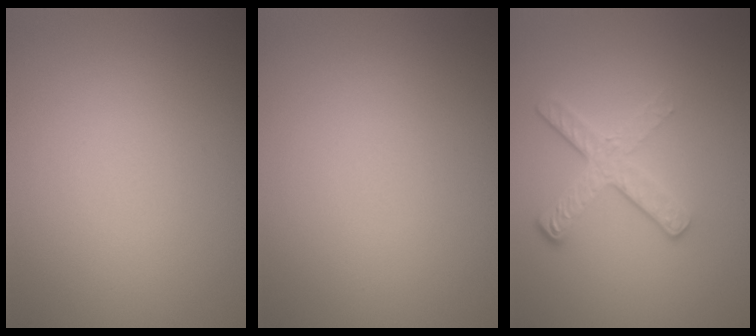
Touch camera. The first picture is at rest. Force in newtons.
{"total": 0.0}
{"total": 3.7, "press": 2.7, "slide": 2.5}